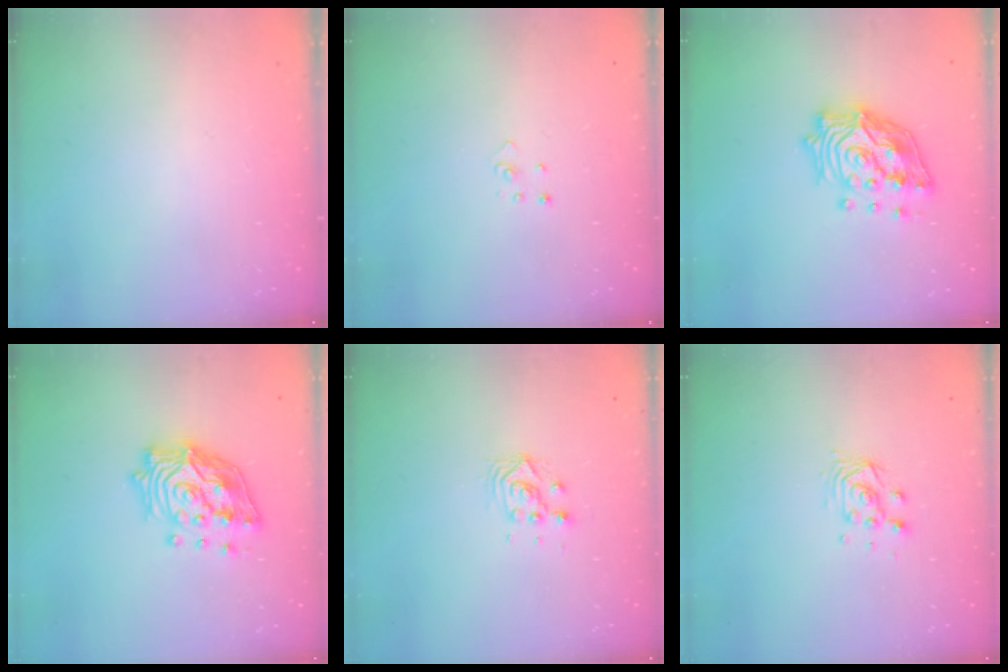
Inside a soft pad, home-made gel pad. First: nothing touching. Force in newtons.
{"total": 2.2, "press": 2.2, "slide": 0.2}
{"total": 18.1, "press": 17.9, "slide": 2.7}
{"total": 18.1, "press": 17.9, "slide": 2.7}
{"total": 4.8, "press": 4.8, "slide": 0.1}
{"total": 5.0, "press": 5.0, "slide": 0.1}